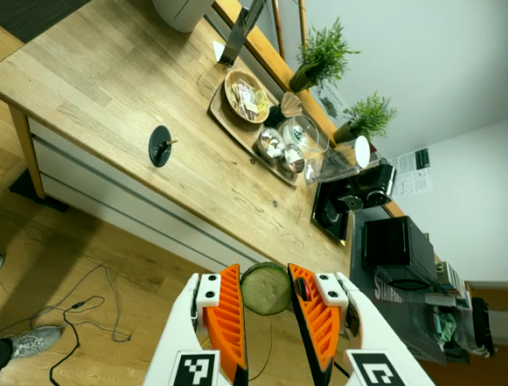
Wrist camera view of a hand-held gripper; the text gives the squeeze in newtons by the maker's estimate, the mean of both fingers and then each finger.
{"total": 8.4, "left": 9.1, "right": 7.7}